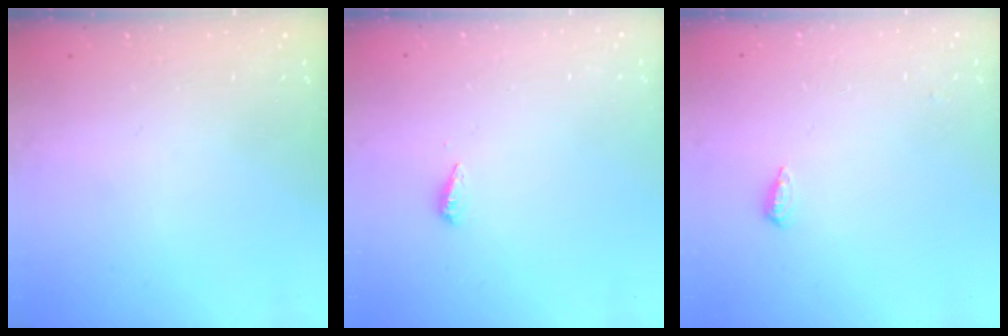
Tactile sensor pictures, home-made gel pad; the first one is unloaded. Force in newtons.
{"total": 2.9, "press": 2.9, "slide": 0.3}
{"total": 3.9, "press": 3.8, "slide": 0.6}